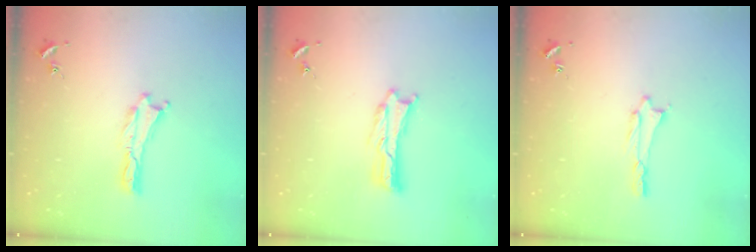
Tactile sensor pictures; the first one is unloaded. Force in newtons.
{"total": 0.8, "press": 0.8, "slide": 0.2}
{"total": 0.8, "press": 0.8, "slide": 0.1}